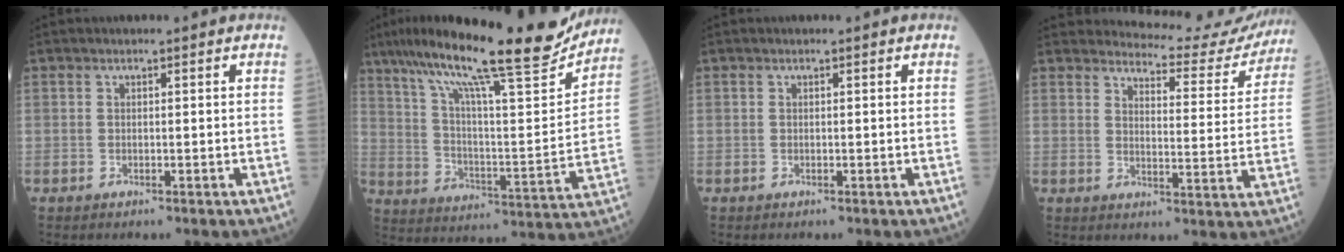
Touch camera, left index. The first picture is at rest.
{"total": 23.8, "force": [19.1, 2.3, 14.0], "torque": [-0.239, 0.003, 0.290]}
{"total": 0.0}
{"total": 14.2, "force": [14.1, 1.9, 0.9], "torque": [0.006, -0.066, 0.148]}